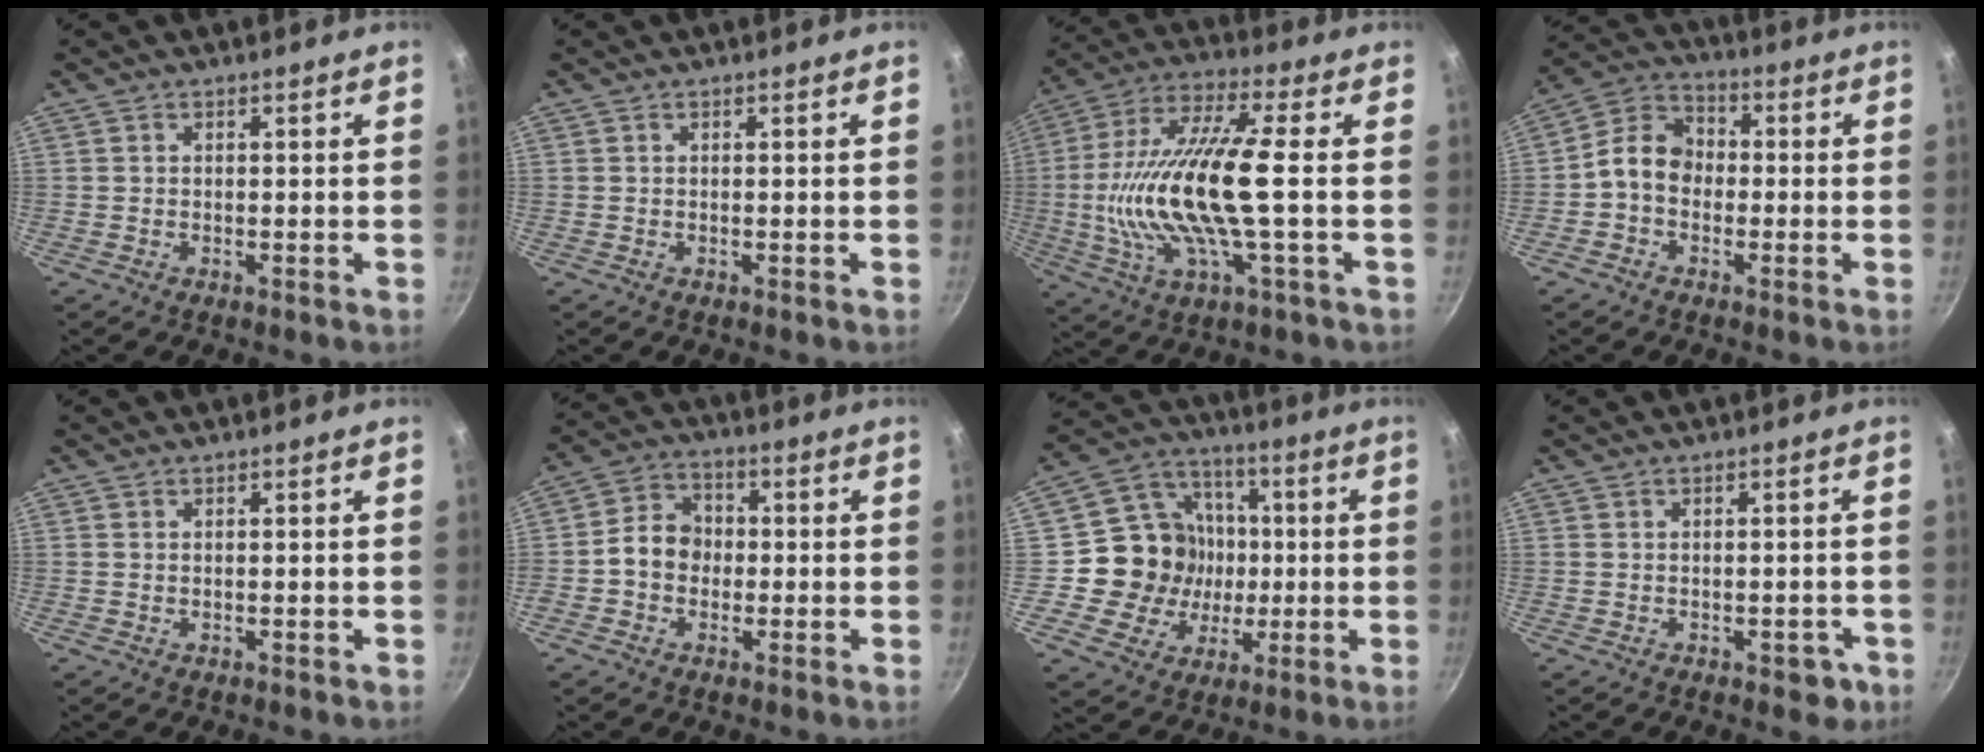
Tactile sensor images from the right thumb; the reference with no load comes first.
{"total": 0.0}
{"total": 21.7, "force": [-1.6, 6.5, 20.7], "torque": [-0.416, 0.023, -0.040]}
{"total": 8.0, "force": [-1.3, 6.2, 4.8], "torque": [-0.063, 0.031, -0.047]}
{"total": 0.0}
{"total": 7.5, "force": [-0.8, 6.3, 4.1], "torque": [-0.039, 0.023, -0.031]}
{"total": 15.9, "force": [-0.7, 14.9, 5.5], "torque": [-0.057, 0.027, -0.015]}
{"total": 3.5, "force": [-1.5, 1.9, 2.5], "torque": [-0.014, 0.013, -0.010]}